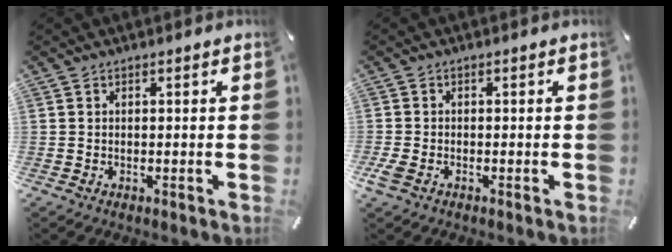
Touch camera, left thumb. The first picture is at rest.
{"total": 2.1, "force": [-1.2, 1.2, 1.3], "torque": [-0.041, -0.005, -0.026]}